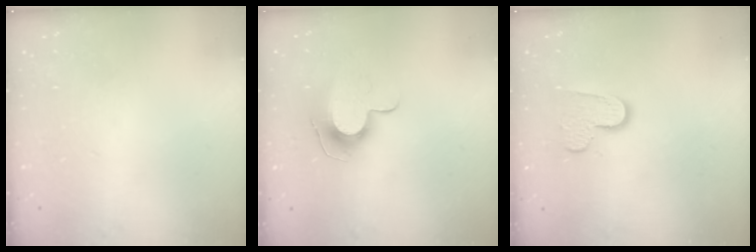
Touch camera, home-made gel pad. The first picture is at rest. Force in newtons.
{"total": 11.2, "press": 11.1, "slide": 0.5}
{"total": 8.3, "press": 8.2, "slide": 0.5}